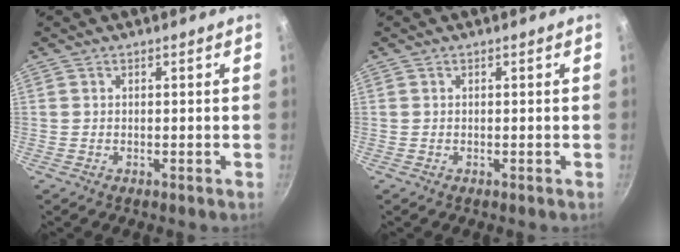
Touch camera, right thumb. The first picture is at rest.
{"total": 0.0}